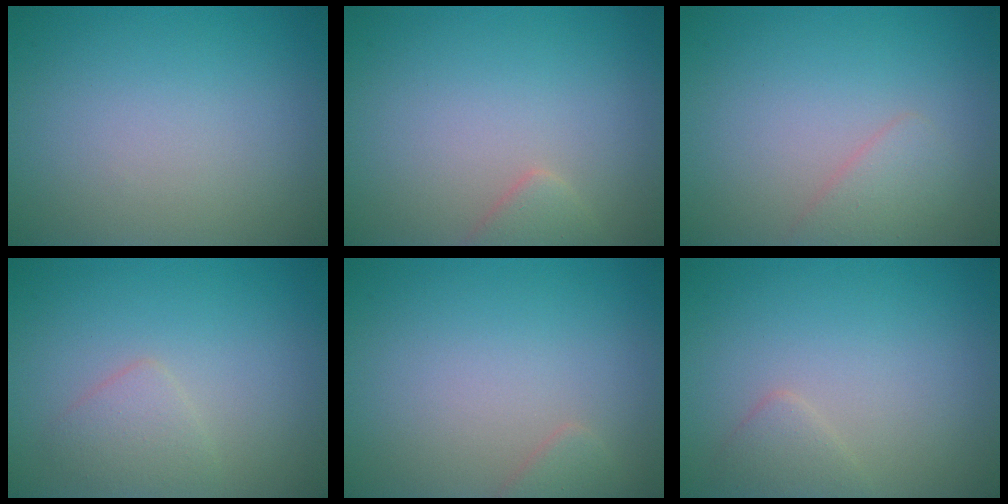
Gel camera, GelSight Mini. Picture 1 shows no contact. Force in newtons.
{"total": 1.6, "press": 1.6, "slide": 0.1}
{"total": 1.6, "press": 1.6, "slide": 0.0}
{"total": 1.8, "press": 1.8, "slide": 0.1}
{"total": 1.2, "press": 1.2, "slide": 0.0}
{"total": 1.3, "press": 1.3, "slide": 0.1}